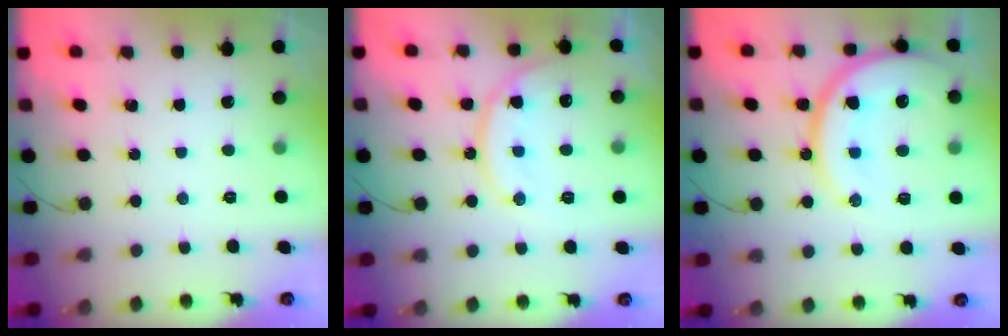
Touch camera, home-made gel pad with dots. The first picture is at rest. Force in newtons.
{"total": 12.9, "press": 12.9, "slide": 1.1}
{"total": 19.4, "press": 19.3, "slide": 1.8}